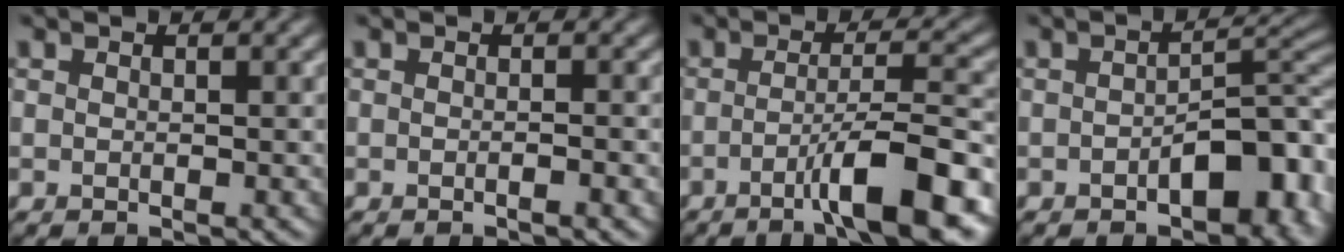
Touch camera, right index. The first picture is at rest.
{"total": 1.2, "force": [-0.4, 0.2, 1.1], "torque": [-0.012, -0.002, -0.011]}
{"total": 8.4, "force": [-3.9, 1.4, 7.3], "torque": [-0.102, 0.015, -0.065]}
{"total": 6.6, "force": [-2.3, 3.2, 5.3], "torque": [-0.056, 0.011, -0.037]}